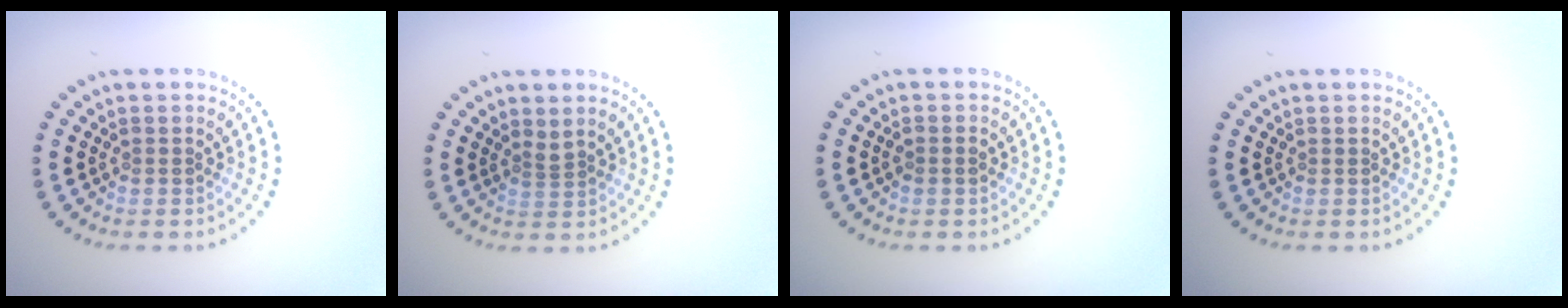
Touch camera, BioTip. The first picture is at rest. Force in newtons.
{"total": 0.7, "press": 0.4, "slide": 0.6}
{"total": 0.9, "press": 0.8, "slide": 0.2}
{"total": 0.0}